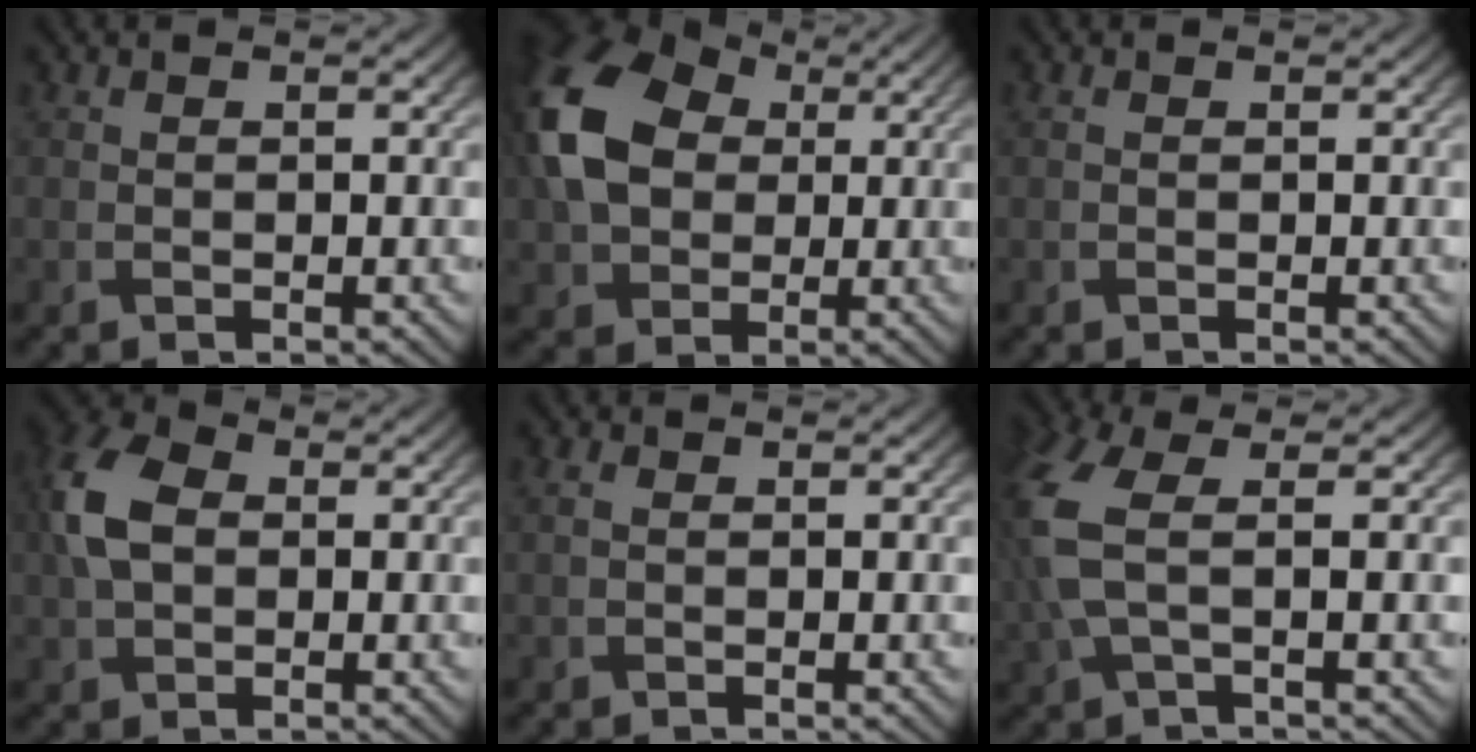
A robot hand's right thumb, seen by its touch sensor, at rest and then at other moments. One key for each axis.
{"total": 13.4, "fx": 1.8, "fy": 10.0, "fz": 8.7, "tx": -0.224, "ty": 0.009, "tz": 0.027}
{"total": 0.0}
{"total": 7.1, "fx": 0.7, "fy": 4.9, "fz": 5.1, "tx": -0.132, "ty": 0.010, "tz": 0.003}
{"total": 1.0, "fx": 0.1, "fy": 0.7, "fz": 0.7, "tx": -0.016, "ty": 0.004, "tz": 0.002}
{"total": 6.6, "fx": 1.2, "fy": 2.8, "fz": 5.8, "tx": -0.164, "ty": 0.001, "tz": 0.019}